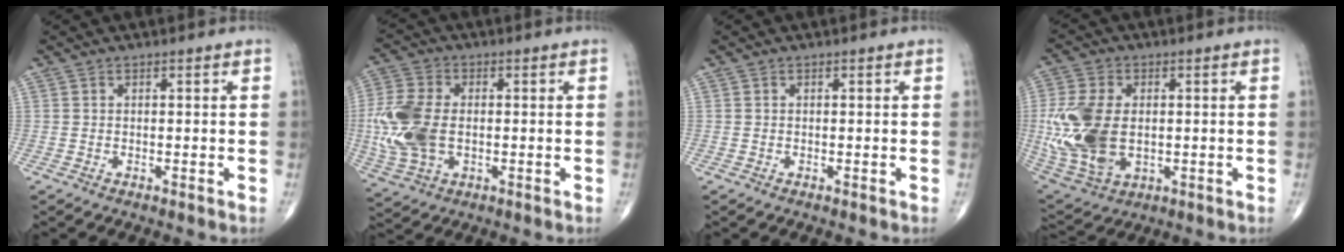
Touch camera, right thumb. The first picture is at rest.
{"total": 13.5, "force": [-0.9, 8.5, 10.5], "torque": [-0.245, 0.003, -0.012]}
{"total": 0.0}
{"total": 16.7, "force": [-0.3, 10.5, 12.9], "torque": [-0.284, -0.011, 0.008]}